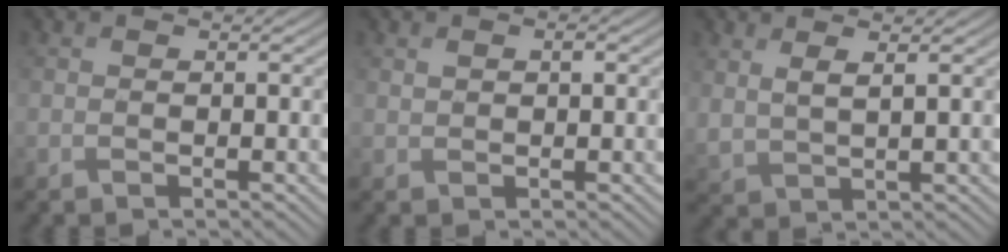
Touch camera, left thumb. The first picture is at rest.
{"total": 1.3, "force": [0.5, 0.8, 0.9], "torque": [-0.022, 0.003, 0.011]}
{"total": 3.2, "force": [2.0, 0.8, 2.4], "torque": [-0.063, -0.001, 0.044]}